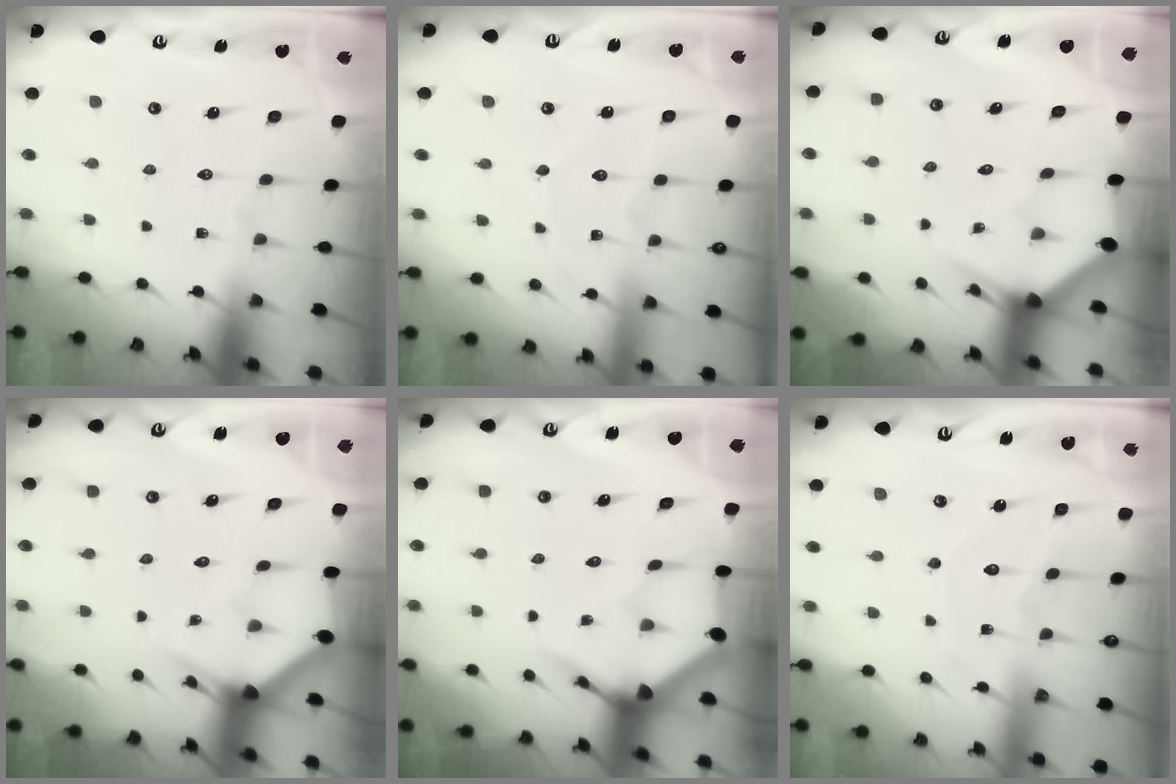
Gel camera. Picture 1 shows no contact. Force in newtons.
{"total": 5.5, "press": 5.5, "slide": 0.3}
{"total": 2.8, "press": 2.8, "slide": 0.2}
{"total": 2.9, "press": 2.9, "slide": 0.1}
{"total": 3.8, "press": 3.7, "slide": 0.4}
{"total": 5.2, "press": 5.2, "slide": 0.7}